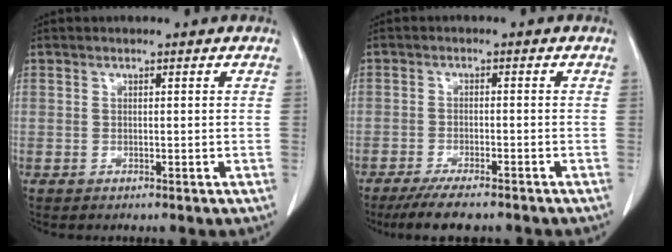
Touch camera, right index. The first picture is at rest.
{"total": 7.6, "force": [-6.3, 1.3, 4.1], "torque": [-0.063, -0.014, -0.098]}